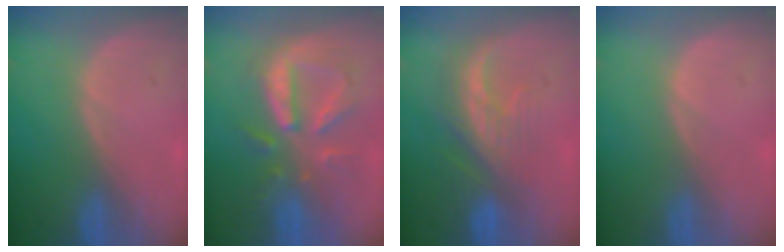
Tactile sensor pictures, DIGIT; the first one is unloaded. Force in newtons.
{"total": 9.9, "press": 9.0, "slide": 4.1}
{"total": 8.0, "press": 7.4, "slide": 3.1}
{"total": 0.0}